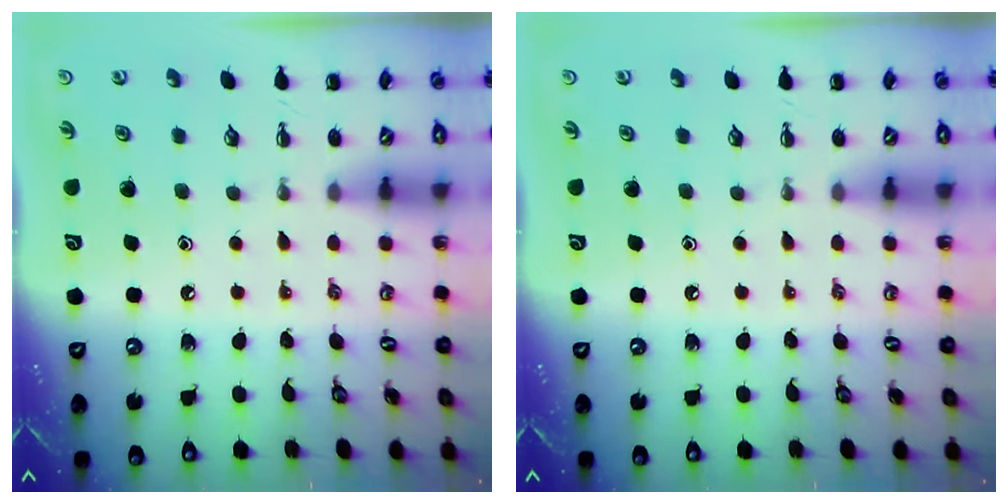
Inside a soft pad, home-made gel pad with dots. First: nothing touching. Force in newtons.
{"total": 0.0}